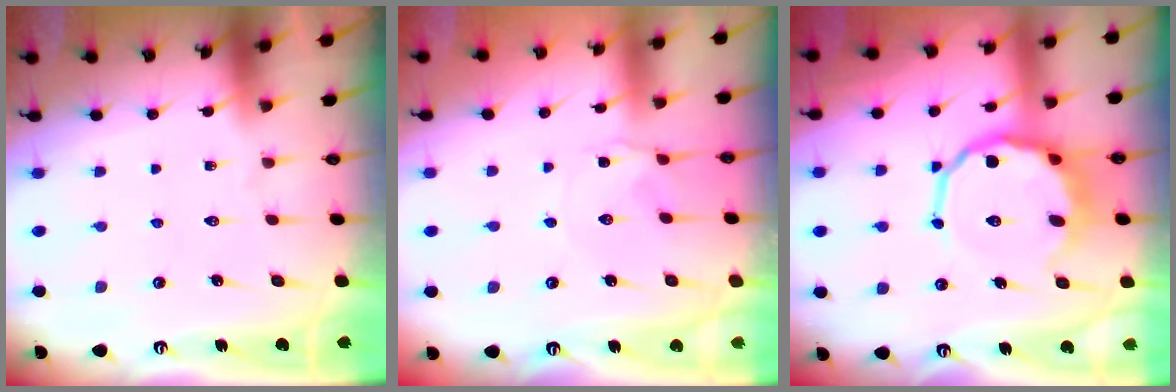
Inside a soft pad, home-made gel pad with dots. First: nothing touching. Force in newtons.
{"total": 1.8, "press": 1.8, "slide": 0.2}
{"total": 11.0, "press": 10.5, "slide": 3.3}